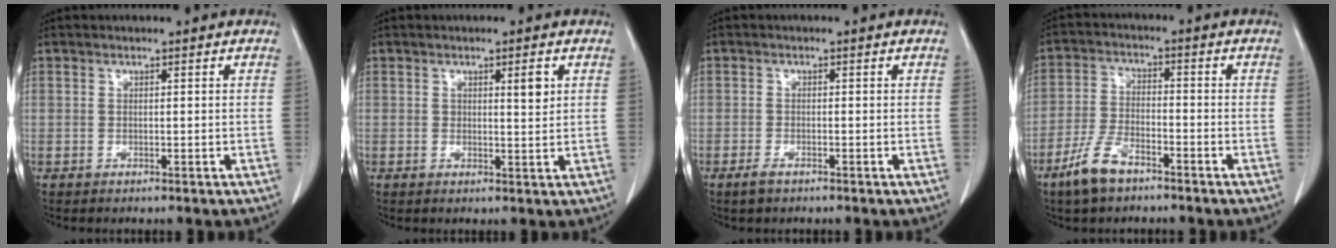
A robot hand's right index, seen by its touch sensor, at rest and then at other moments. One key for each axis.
{"total": 2.6, "fx": 1.1, "fy": 0.5, "fz": 2.3, "tx": -0.034, "ty": -0.006, "tz": 0.016}
{"total": 1.7, "fx": -1.2, "fy": 0.6, "fz": 1.1, "tx": -0.024, "ty": -0.002, "tz": -0.021}
{"total": 7.1, "fx": -4.9, "fy": 2.6, "fz": 4.4, "tx": -0.101, "ty": -0.007, "tz": -0.095}